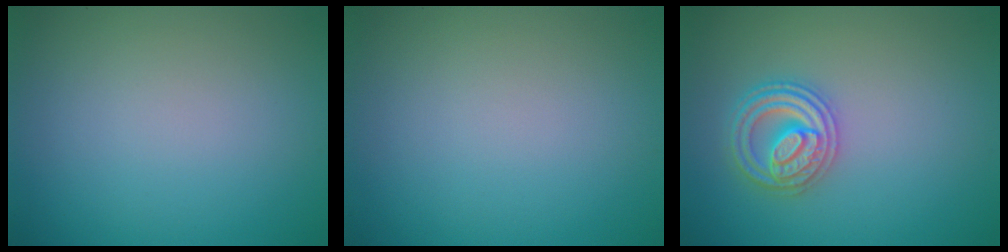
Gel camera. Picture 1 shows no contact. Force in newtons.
{"total": 0.0}
{"total": 3.6, "press": 3.4, "slide": 1.0}